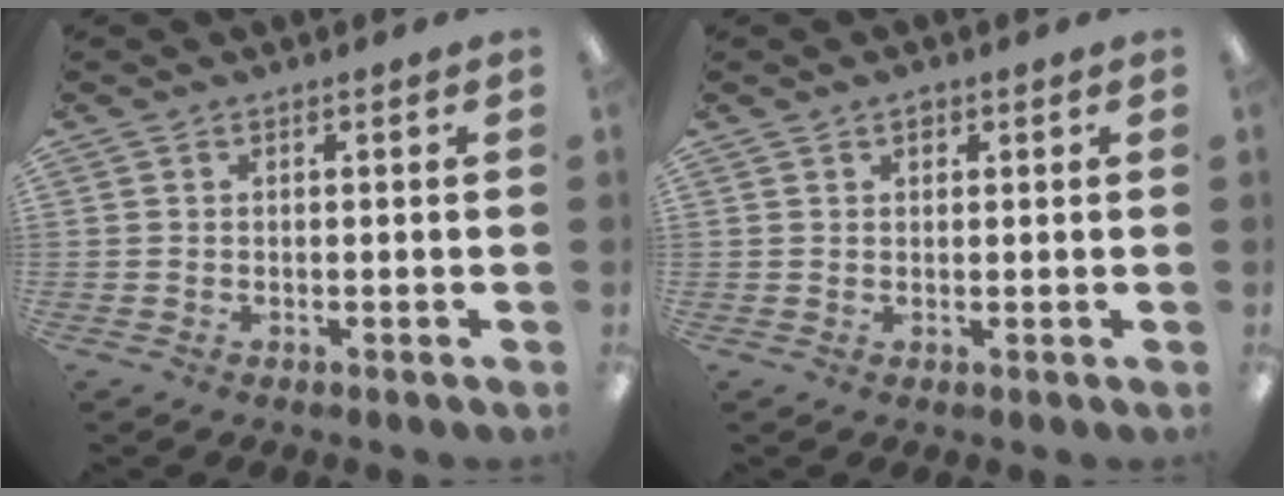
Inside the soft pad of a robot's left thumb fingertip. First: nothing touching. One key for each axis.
{"total": 1.4, "fx": 1.0, "fy": 0.8, "fz": 0.5, "tx": -0.003, "ty": -0.001, "tz": 0.017}